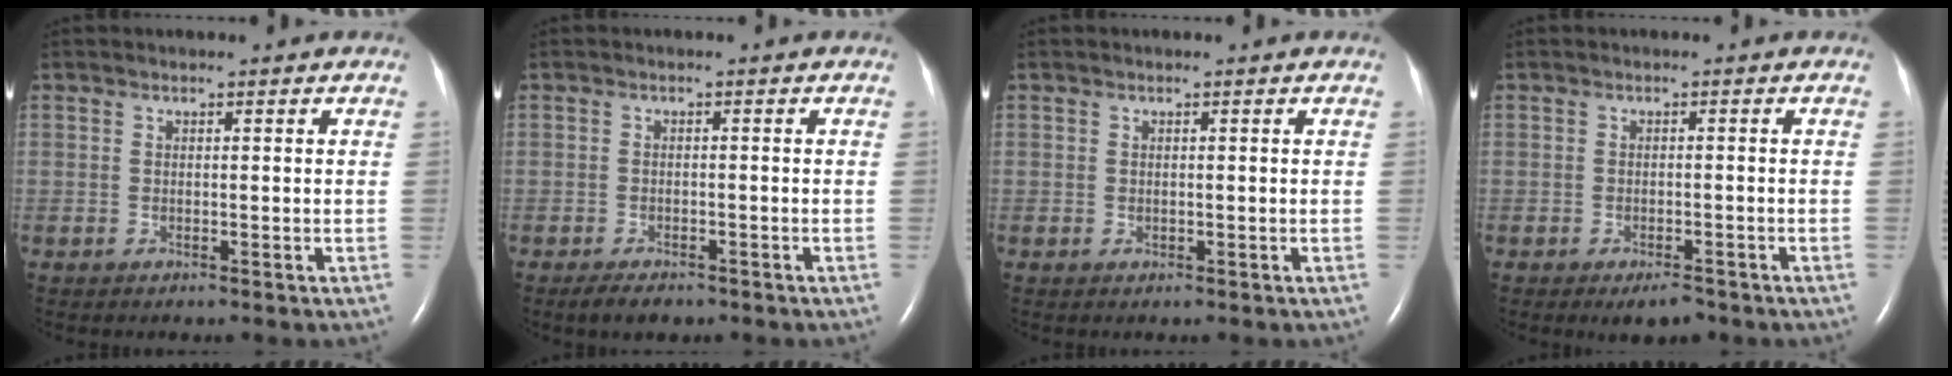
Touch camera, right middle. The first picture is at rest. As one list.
[{"total": 3.0, "force": [-2.2, 1.2, 1.6], "torque": [-0.030, -0.004, -0.030]}, {"total": 0.0}, {"total": 2.8, "force": [-2.0, 1.0, 1.7], "torque": [-0.025, -0.003, -0.024]}]